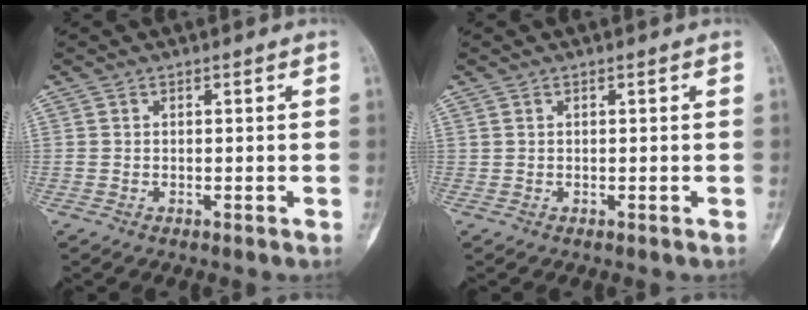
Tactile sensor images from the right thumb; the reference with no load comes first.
{"total": 0.0}